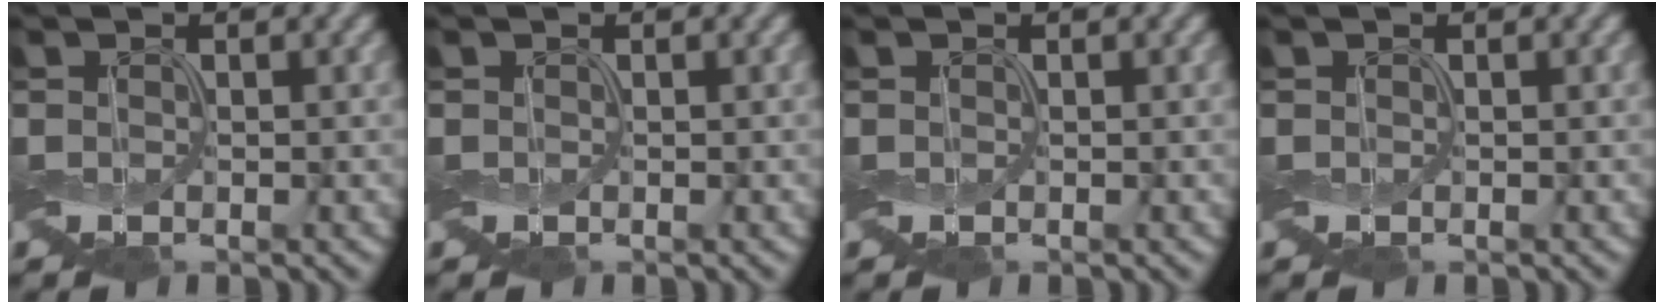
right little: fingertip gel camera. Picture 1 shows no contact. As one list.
[{"total": 0.0}, {"total": 0.0}, {"total": 0.0}]